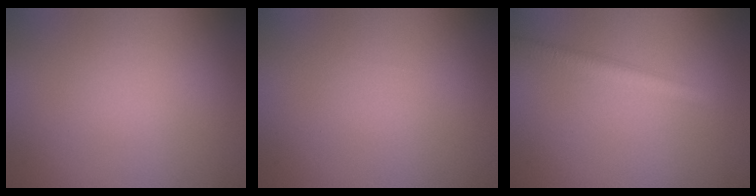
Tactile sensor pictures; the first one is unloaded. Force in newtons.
{"total": 0.0}
{"total": 2.4, "press": 2.4, "slide": 0.1}